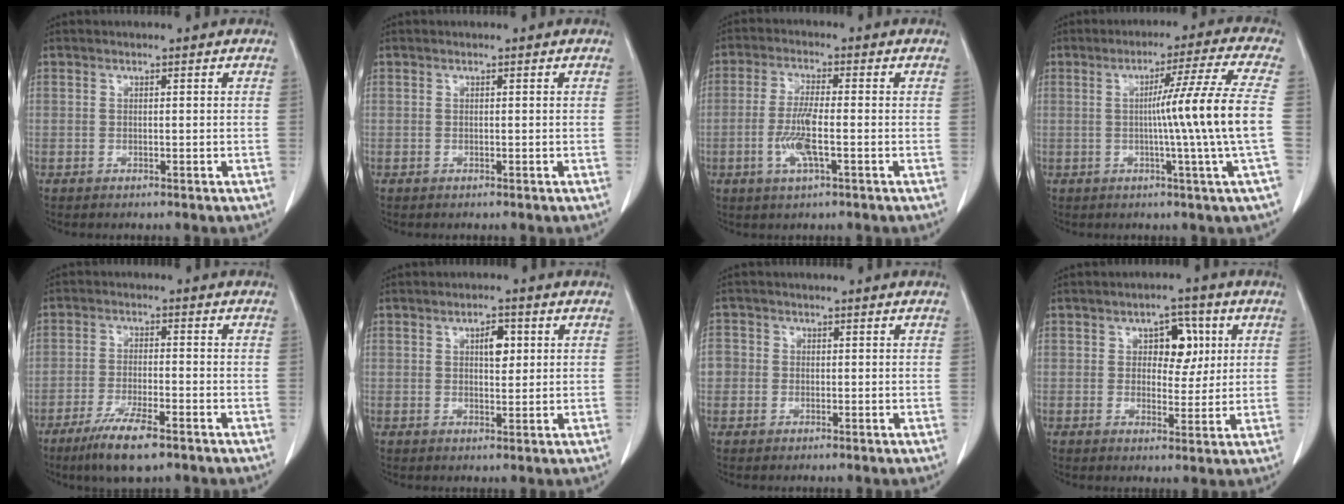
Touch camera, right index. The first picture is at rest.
{"total": 0.0}
{"total": 6.1, "force": [-1.6, 0.9, 5.9], "torque": [-0.124, -0.006, -0.032]}
{"total": 11.7, "force": [-0.7, -3.1, 11.3], "torque": [-0.168, -0.007, -0.009]}
{"total": 8.0, "force": [-5.3, 1.1, 5.9], "torque": [-0.110, -0.016, -0.089]}
{"total": 3.4, "force": [1.0, 1.5, 2.9], "torque": [-0.045, 0.002, 0.016]}
{"total": 4.1, "force": [0.0, 4.0, 1.0], "torque": [-0.025, 0.012, -0.003]}
{"total": 6.0, "force": [1.7, 3.5, 4.6], "torque": [-0.056, 0.013, 0.026]}